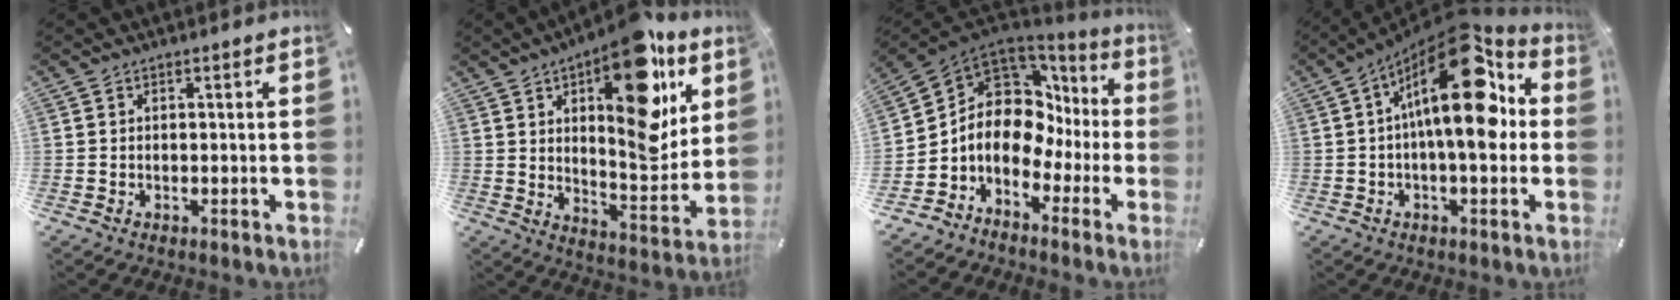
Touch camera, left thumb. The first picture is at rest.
{"total": 21.3, "force": [10.9, 9.4, 15.6], "torque": [-0.192, -0.076, 0.175]}
{"total": 11.0, "force": [1.4, 8.9, 6.4], "torque": [-0.121, -0.033, 0.020]}
{"total": 21.0, "force": [5.1, 8.5, 18.5], "torque": [-0.287, -0.041, 0.078]}